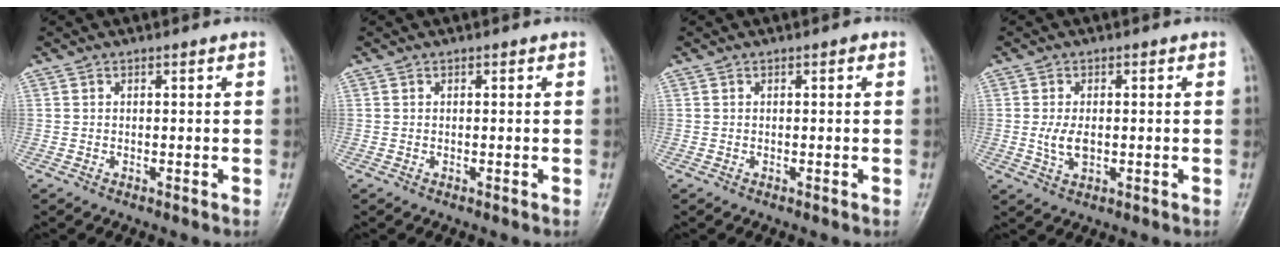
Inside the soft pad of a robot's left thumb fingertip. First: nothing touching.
{"total": 0.0}
{"total": 0.5, "force": [0.1, 0.3, 0.4], "torque": [-0.002, 0.002, -0.002]}
{"total": 4.0, "force": [-0.2, 2.4, 3.2], "torque": [-0.063, -0.006, -0.004]}